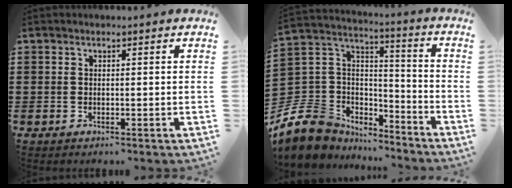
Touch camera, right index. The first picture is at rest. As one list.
[{"total": 10.5, "force": [-7.2, 7.3, 2.2], "torque": [-0.101, 0.004, -0.142]}]